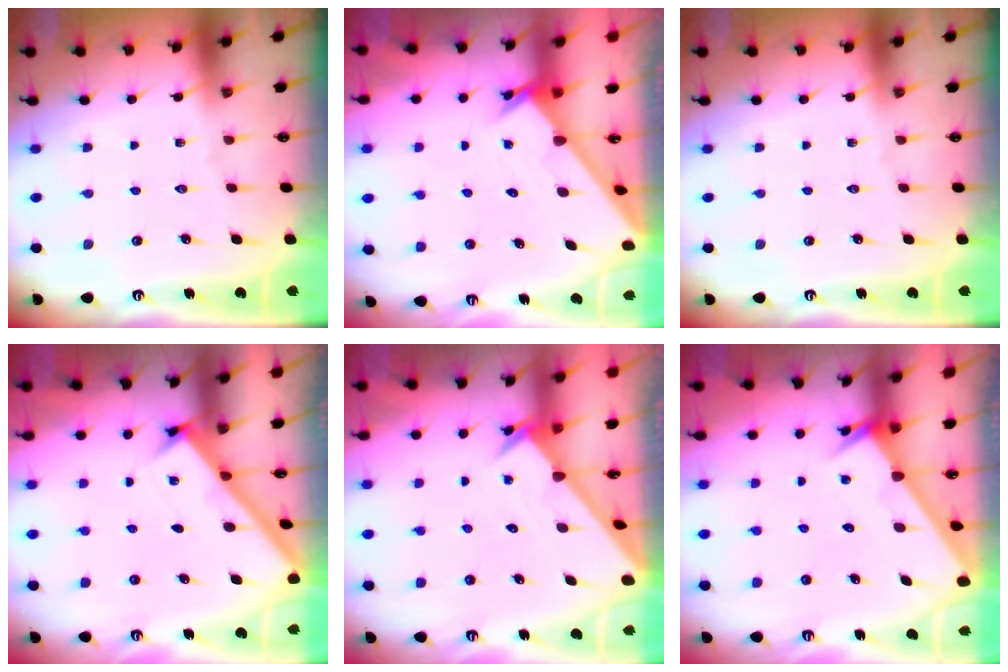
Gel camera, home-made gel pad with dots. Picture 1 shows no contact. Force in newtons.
{"total": 1.3, "press": 1.3, "slide": 0.1}
{"total": 0.0}
{"total": 2.7, "press": 2.7, "slide": 0.3}
{"total": 2.2, "press": 2.2, "slide": 0.1}
{"total": 2.6, "press": 2.6, "slide": 0.0}